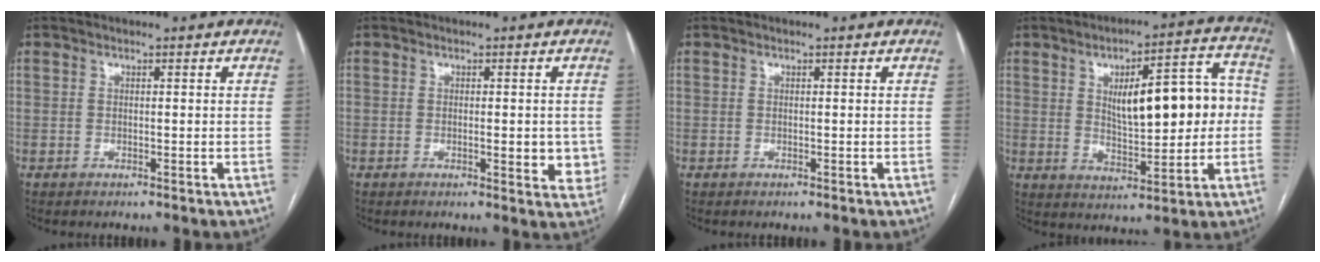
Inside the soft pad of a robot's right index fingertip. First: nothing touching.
{"total": 4.5, "force": [-0.5, 1.7, 4.1], "torque": [-0.041, -0.006, -0.007]}
{"total": 0.0}
{"total": 14.6, "force": [1.5, 4.9, 13.7], "torque": [-0.191, 0.034, 0.032]}